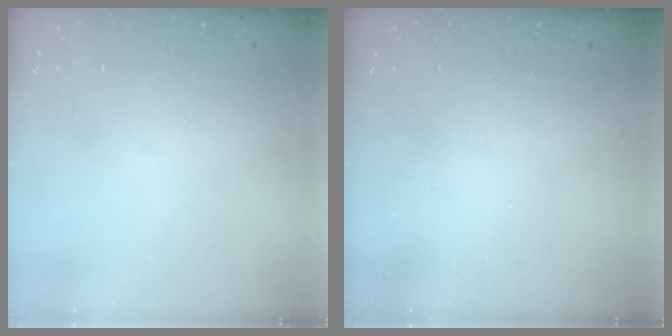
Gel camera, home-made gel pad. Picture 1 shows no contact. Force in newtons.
{"total": 2.4, "press": 2.3, "slide": 0.7}